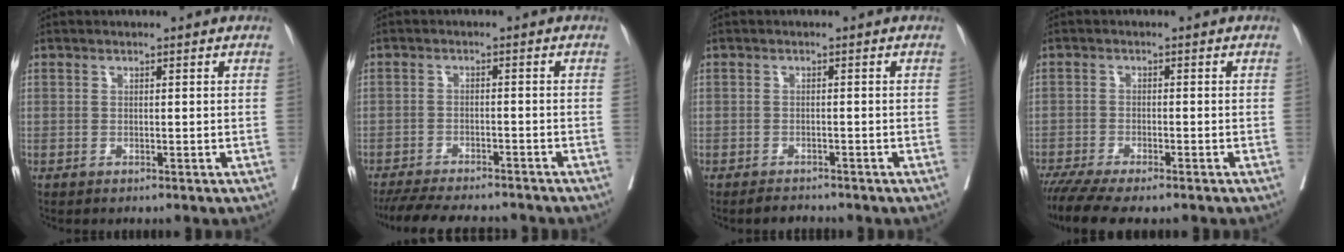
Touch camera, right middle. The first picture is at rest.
{"total": 14.6, "force": [-13.1, 2.7, 5.8], "torque": [-0.114, -0.017, -0.183]}
{"total": 2.2, "force": [-2.1, 0.6, 0.5], "torque": [-0.008, -0.004, -0.031]}
{"total": 8.9, "force": [-7.3, 1.2, 4.9], "torque": [-0.072, -0.011, -0.118]}